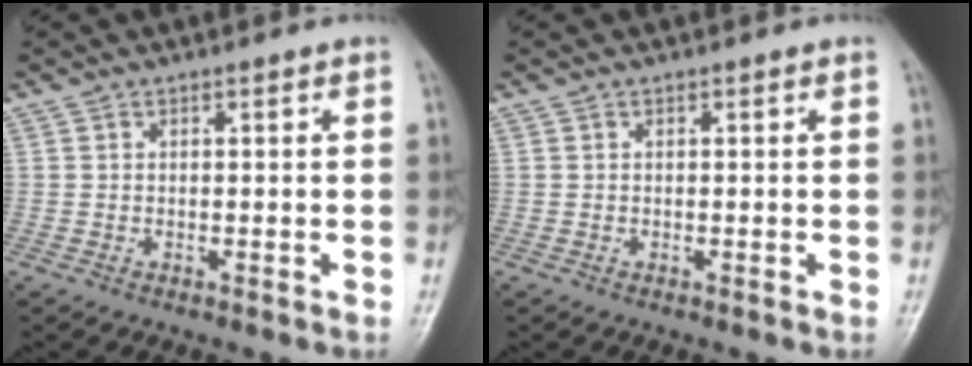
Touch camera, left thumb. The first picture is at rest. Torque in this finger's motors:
{"motor_torque": [0.00, 0.00, 0.00, 0.00, 0.00]}